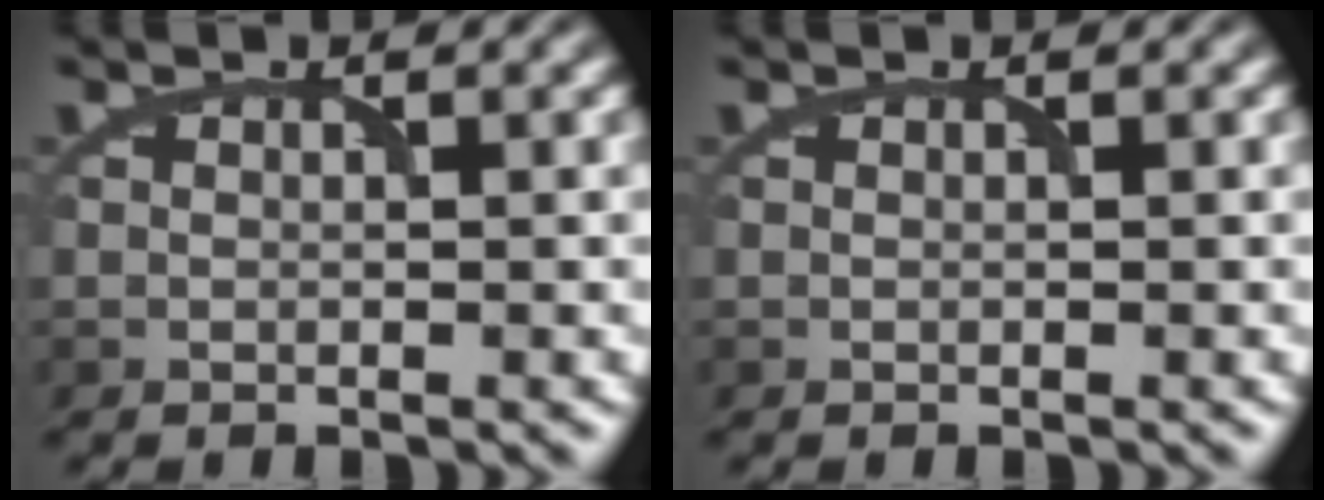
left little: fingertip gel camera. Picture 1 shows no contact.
{"total": 0.0}